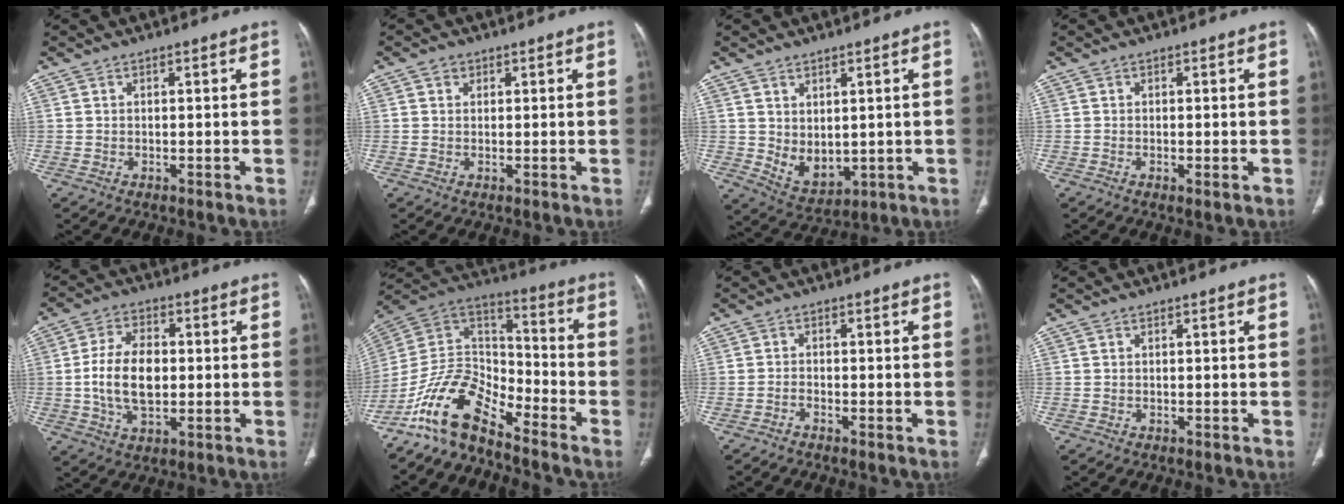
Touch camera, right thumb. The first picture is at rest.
{"total": 1.6, "force": [0.7, 1.3, 0.5], "torque": [0.002, -0.001, 0.007]}
{"total": 6.0, "force": [1.0, 4.6, 3.8], "torque": [-0.042, -0.021, 0.042]}
{"total": 1.1, "force": [-0.3, 0.2, 1.1], "torque": [-0.016, -0.003, -0.006]}
{"total": 11.1, "force": [-0.3, 6.6, 8.9], "torque": [-0.157, 0.009, -0.004]}
{"total": 13.0, "force": [-10.4, 5.0, 6.1], "torque": [-0.099, 0.096, -0.208]}
{"total": 1.0, "force": [-1.0, 0.1, 0.3], "torque": [-0.008, 0.007, -0.022]}
{"total": 0.0}